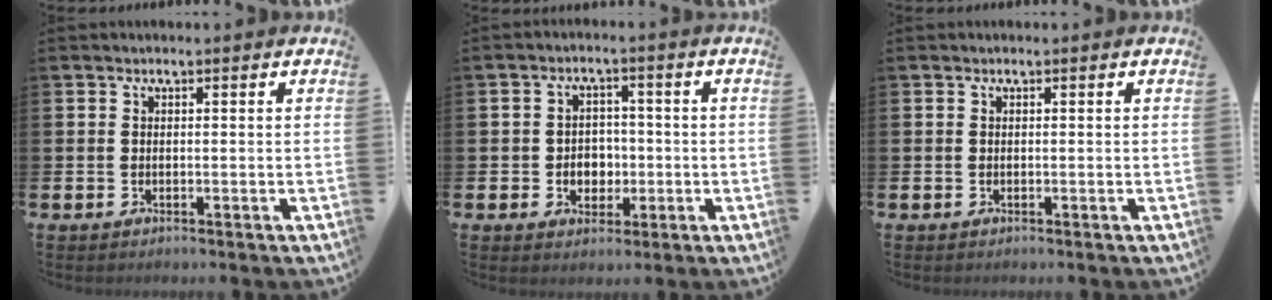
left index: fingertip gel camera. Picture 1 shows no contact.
{"total": 3.3, "force": [-0.4, 3.1, 1.3], "torque": [-0.025, 0.001, -0.017]}
{"total": 0.0}